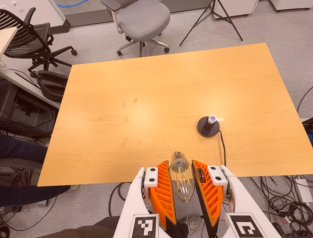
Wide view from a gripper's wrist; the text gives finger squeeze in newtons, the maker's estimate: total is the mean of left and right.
{"total": 10.2, "left": 10.2, "right": 10.2}